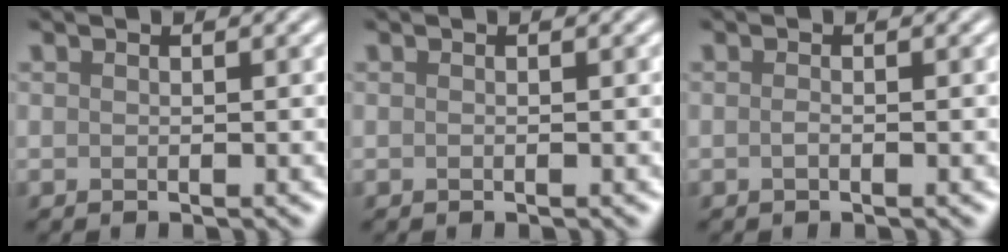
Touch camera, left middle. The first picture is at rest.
{"total": 0.0}
{"total": 0.5, "force": [-0.3, 0.2, 0.4], "torque": [-0.011, 0.000, -0.005]}